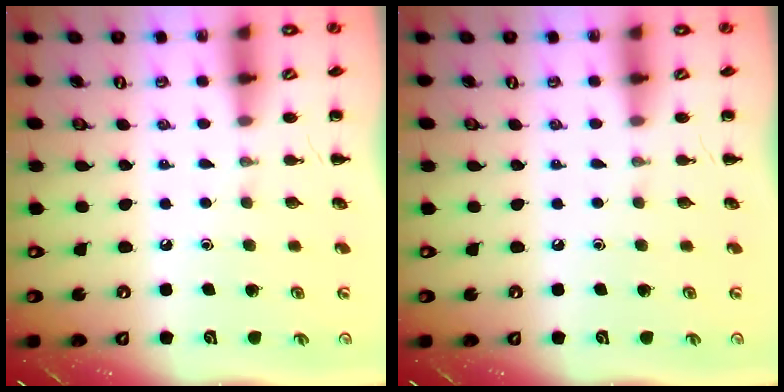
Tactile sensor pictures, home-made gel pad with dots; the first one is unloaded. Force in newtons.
{"total": 0.0}